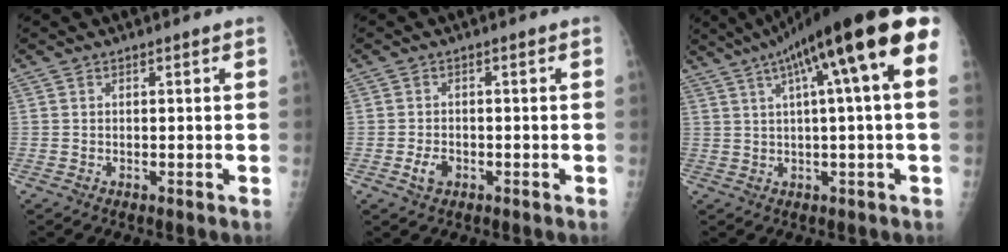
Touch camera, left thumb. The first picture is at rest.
{"total": 2.7, "force": [-1.1, 1.8, 1.7], "torque": [-0.031, 0.005, -0.018]}
{"total": 18.4, "force": [7.2, 2.7, 16.7], "torque": [-0.263, 0.033, 0.103]}